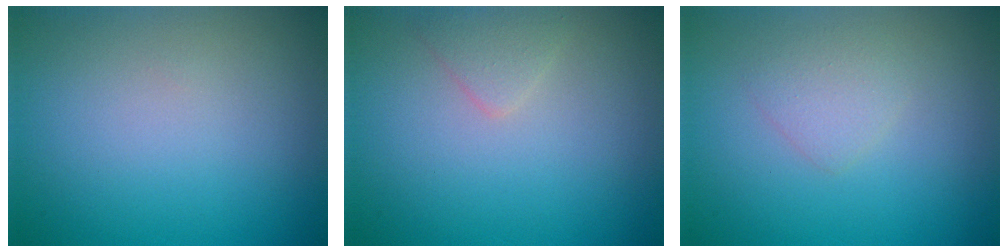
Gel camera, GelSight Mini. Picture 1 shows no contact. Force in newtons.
{"total": 1.3, "press": 1.3, "slide": 0.0}
{"total": 1.6, "press": 1.6, "slide": 0.1}